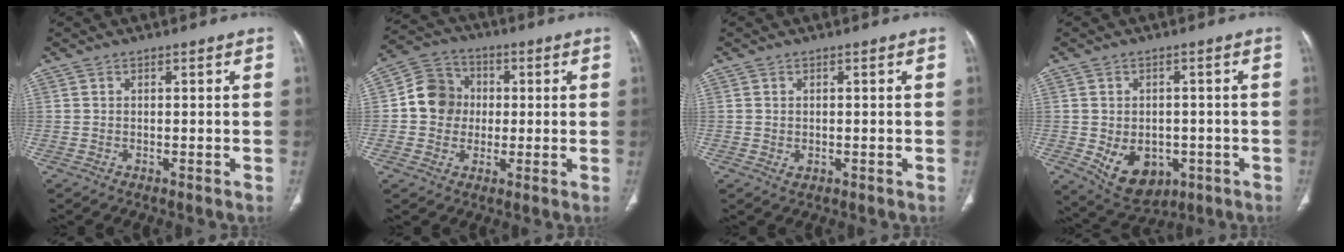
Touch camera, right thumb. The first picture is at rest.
{"total": 9.4, "force": [0.2, 8.6, 3.7], "torque": [-0.037, 0.020, -0.008]}
{"total": 1.2, "force": [-0.1, 1.0, 0.7], "torque": [-0.011, -0.001, 0.002]}
{"total": 10.3, "force": [-3.0, 7.6, 6.3], "torque": [-0.079, 0.007, -0.024]}